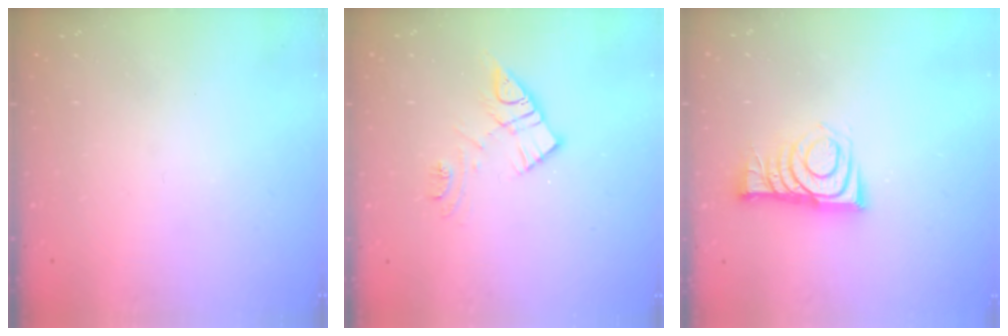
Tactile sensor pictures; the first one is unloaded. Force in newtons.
{"total": 11.6, "press": 11.6, "slide": 0.9}
{"total": 8.2, "press": 8.2, "slide": 0.9}